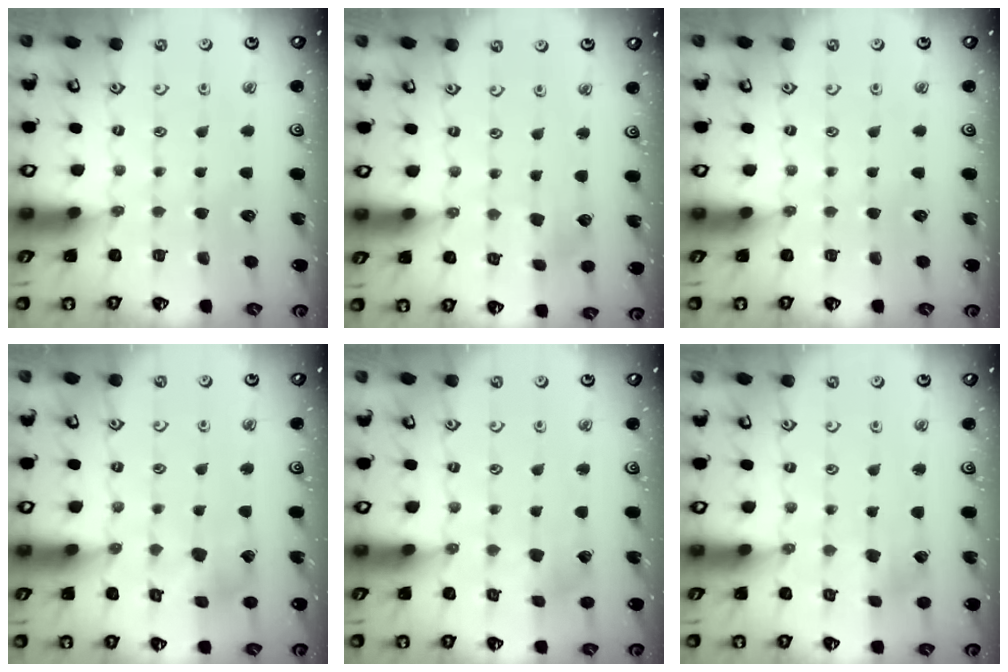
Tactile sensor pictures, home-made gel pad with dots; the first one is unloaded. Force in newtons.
{"total": 1.4, "press": 1.4, "slide": 0.2}
{"total": 0.0}
{"total": 6.6, "press": 6.6, "slide": 0.5}
{"total": 2.3, "press": 2.2, "slide": 0.3}
{"total": 1.8, "press": 1.8, "slide": 0.3}